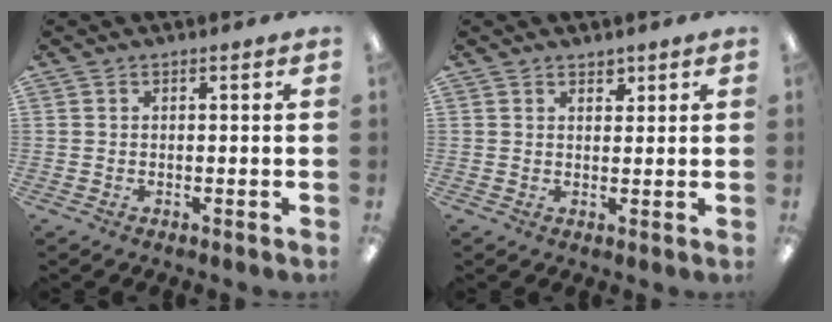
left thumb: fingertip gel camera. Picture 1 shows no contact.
{"total": 2.0, "force": [1.7, 1.1, 0.3], "torque": [0.008, -0.008, 0.028]}